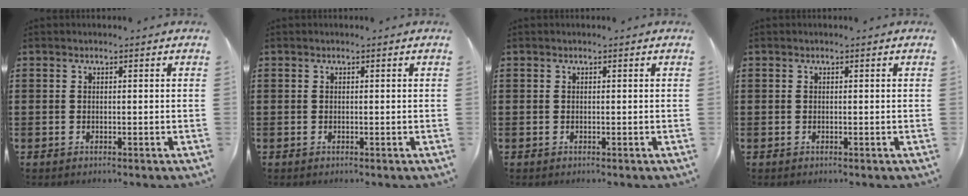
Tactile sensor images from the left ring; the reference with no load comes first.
{"total": 0.0}
{"total": 0.0}
{"total": 0.0}